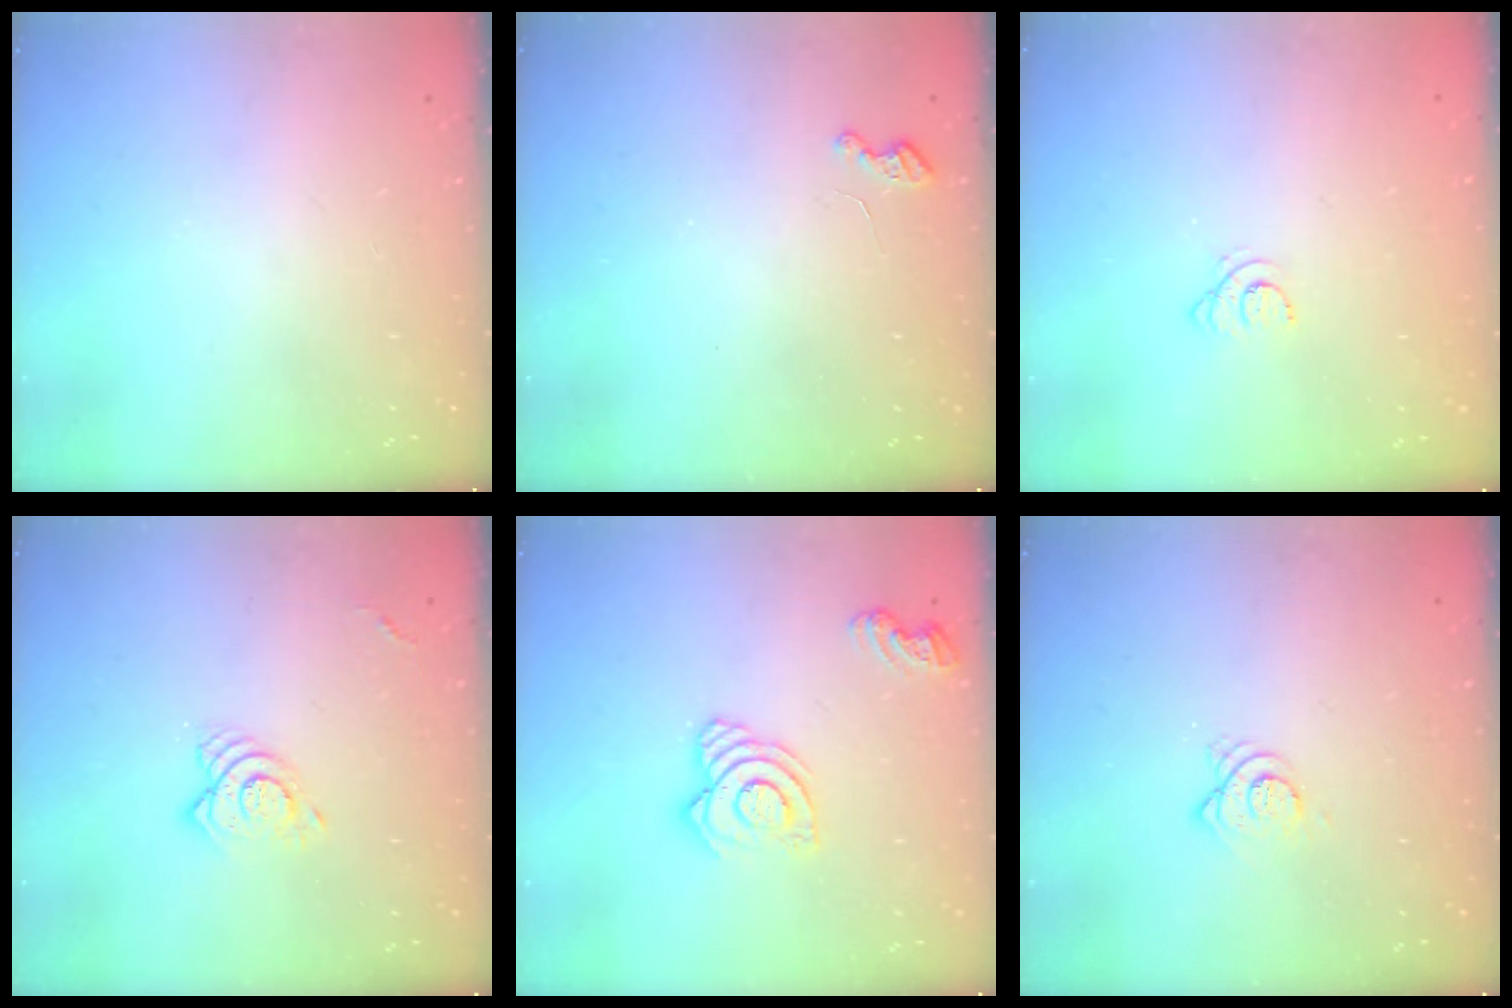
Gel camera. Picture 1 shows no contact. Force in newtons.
{"total": 3.6, "press": 3.5, "slide": 0.6}
{"total": 3.9, "press": 3.9, "slide": 0.3}
{"total": 8.3, "press": 8.3, "slide": 0.8}
{"total": 12.2, "press": 12.1, "slide": 1.5}
{"total": 4.2, "press": 4.2, "slide": 0.2}